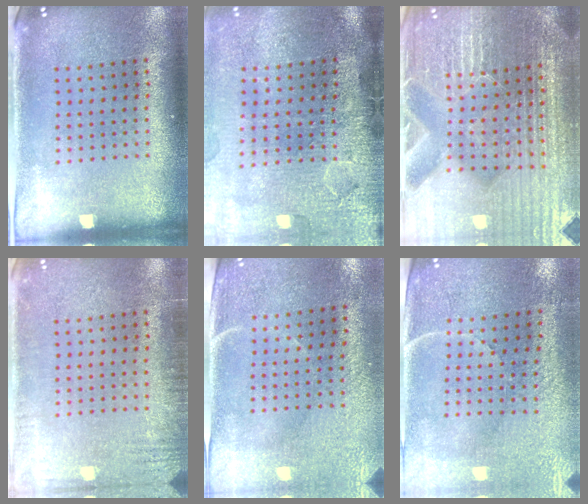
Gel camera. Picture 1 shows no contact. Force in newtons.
{"total": 4.5, "press": 3.7, "slide": 2.6}
{"total": 5.8, "press": 5.3, "slide": 2.3}
{"total": 2.3, "press": 2.2, "slide": 0.4}
{"total": 2.9, "press": 2.5, "slide": 1.4}
{"total": 3.4, "press": 3.1, "slide": 1.4}